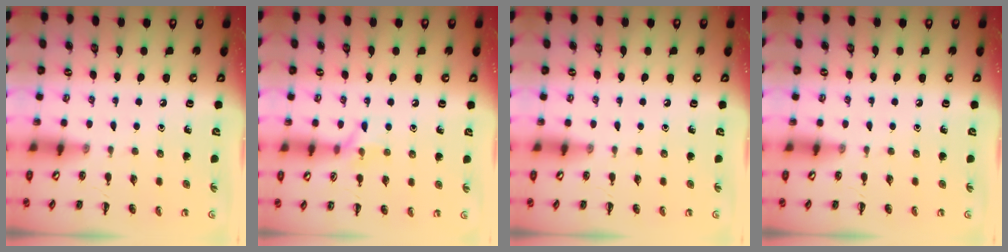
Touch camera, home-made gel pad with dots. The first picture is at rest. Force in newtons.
{"total": 5.8, "press": 5.6, "slide": 1.6}
{"total": 0.0}
{"total": 0.0}